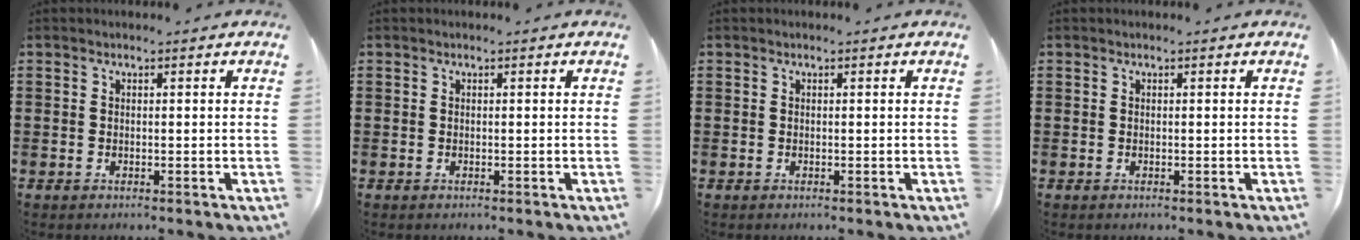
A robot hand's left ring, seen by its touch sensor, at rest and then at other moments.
{"total": 0.0}
{"total": 0.0}
{"total": 0.0}